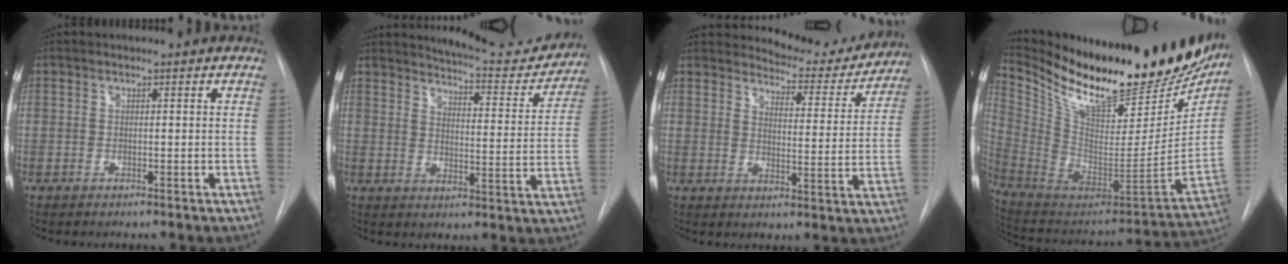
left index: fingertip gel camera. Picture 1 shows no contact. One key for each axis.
{"total": 14.8, "fx": 14.2, "fy": 2.5, "fz": 3.4, "tx": -0.037, "ty": -0.041, "tz": 0.167}
{"total": 12.0, "fx": 11.6, "fy": 2.7, "fz": 1.5, "tx": -0.008, "ty": -0.029, "tz": 0.138}
{"total": 30.8, "fx": 25.3, "fy": 9.3, "fz": 14.9, "tx": -0.257, "ty": -0.050, "tz": 0.377}